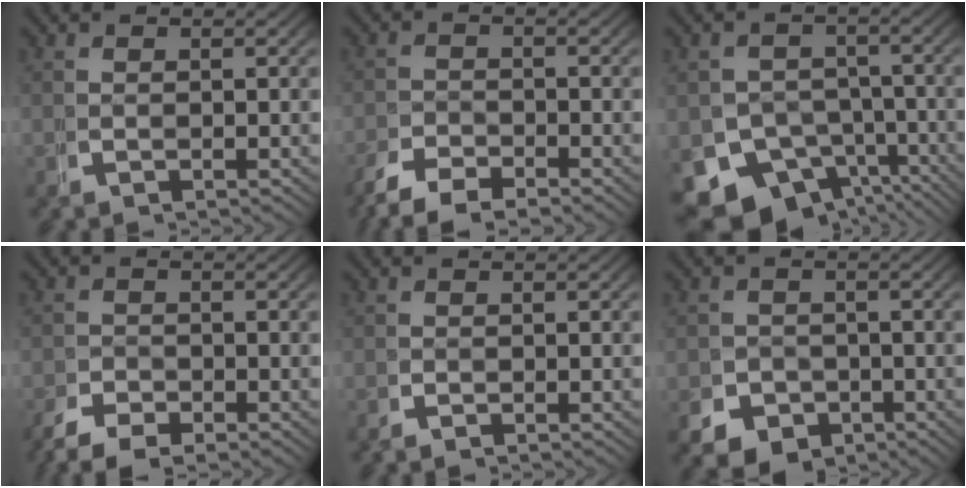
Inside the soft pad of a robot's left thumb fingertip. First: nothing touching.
{"total": 3.7, "force": [-3.2, 1.2, 1.4], "torque": [-0.020, -0.013, -0.058]}
{"total": 12.8, "force": [-5.9, 9.6, 6.1], "torque": [-0.118, -0.072, -0.076]}
{"total": 3.1, "force": [-2.5, 1.3, 1.4], "torque": [-0.017, -0.015, -0.044]}
{"total": 0.6, "force": [-0.4, 0.3, 0.3], "torque": [-0.008, -0.007, -0.009]}
{"total": 5.6, "force": [-3.0, 4.1, 2.3], "torque": [-0.032, -0.022, -0.046]}